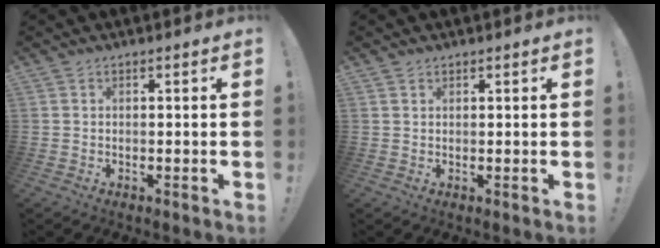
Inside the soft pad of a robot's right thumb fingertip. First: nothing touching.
{"total": 0.9, "force": [0.7, 0.5, 0.1], "torque": [0.000, -0.002, 0.014]}